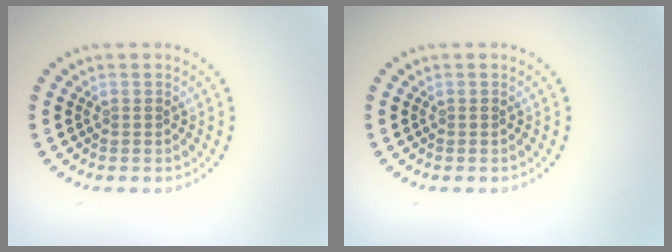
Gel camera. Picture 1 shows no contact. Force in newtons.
{"total": 0.0}